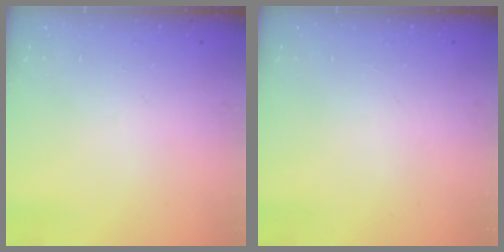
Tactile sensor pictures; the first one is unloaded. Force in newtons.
{"total": 0.0}